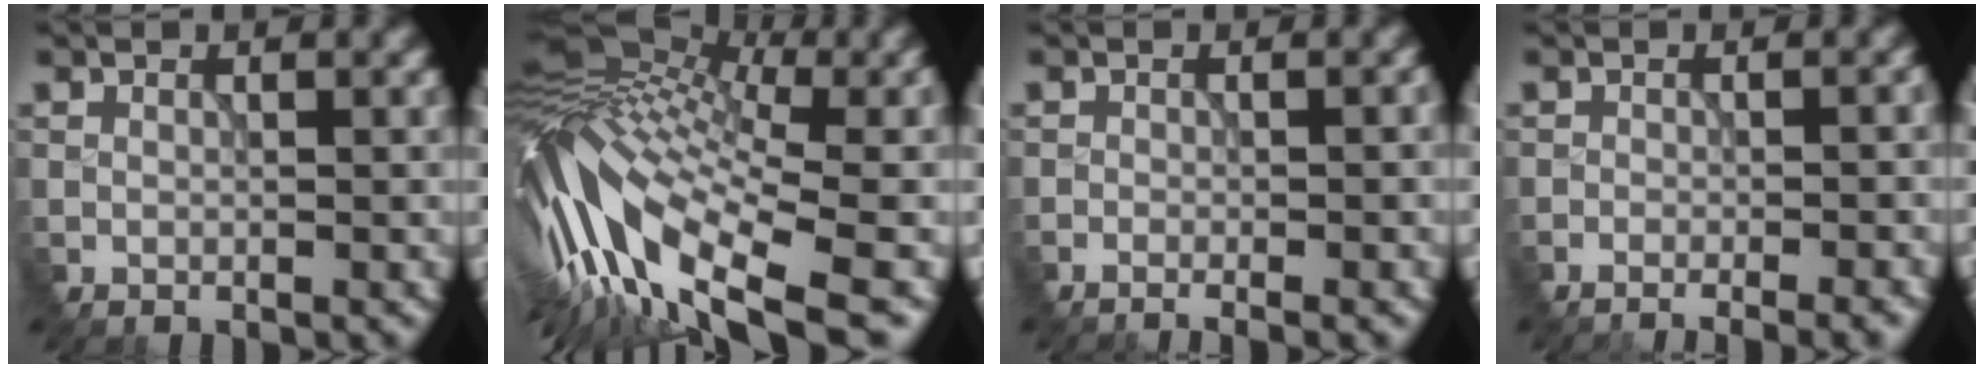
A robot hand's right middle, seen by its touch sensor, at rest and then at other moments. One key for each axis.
{"total": 15.3, "fx": -3.2, "fy": 6.3, "fz": 13.6, "tx": -0.290, "ty": 0.007, "tz": -0.042}
{"total": 3.0, "fx": -0.8, "fy": 1.3, "fz": 2.6, "tx": -0.003, "ty": 0.009, "tz": -0.020}
{"total": 4.6, "fx": -2.1, "fy": 1.7, "fz": 3.7, "tx": -0.010, "ty": 0.008, "tz": -0.022}